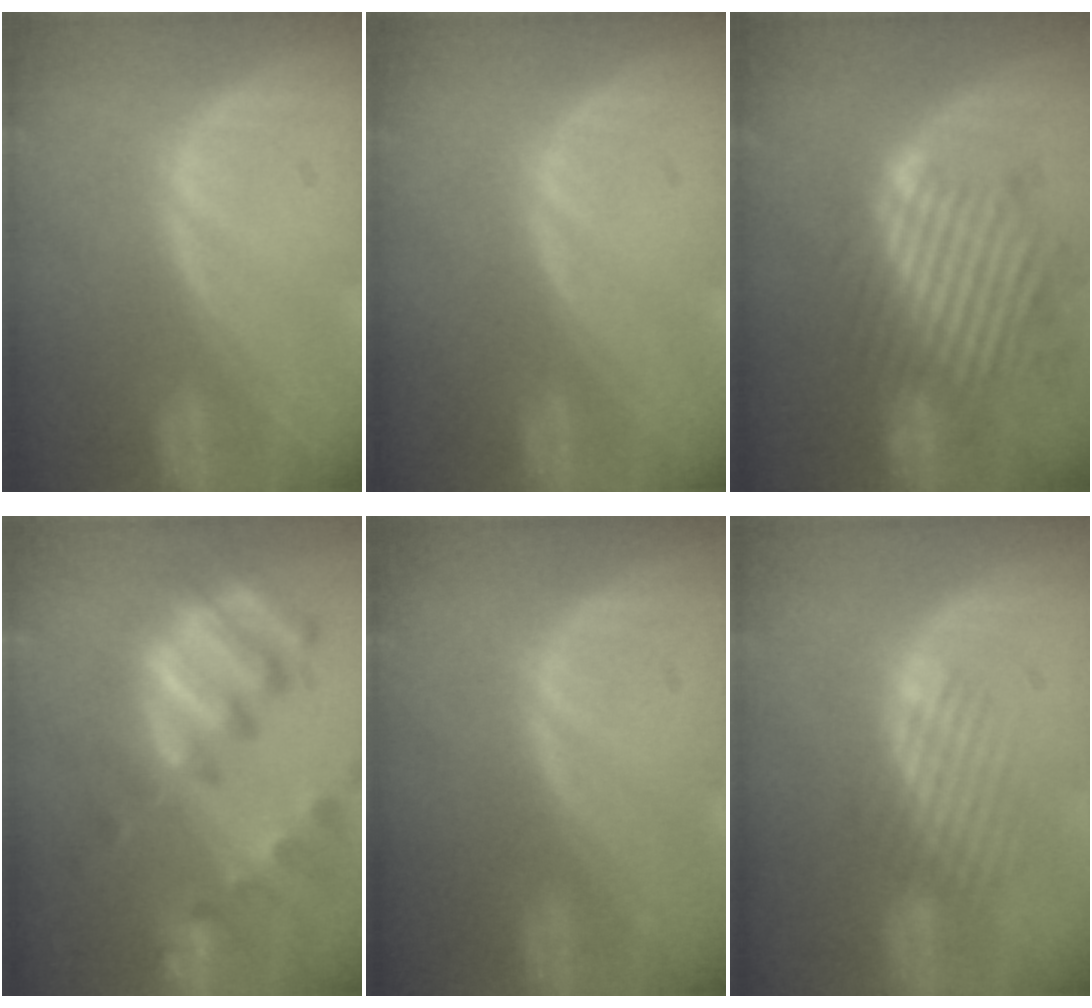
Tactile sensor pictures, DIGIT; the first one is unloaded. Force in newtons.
{"total": 0.0}
{"total": 11.0, "press": 10.2, "slide": 4.1}
{"total": 11.3, "press": 9.8, "slide": 5.8}
{"total": 0.0}
{"total": 4.1, "press": 3.6, "slide": 1.9}